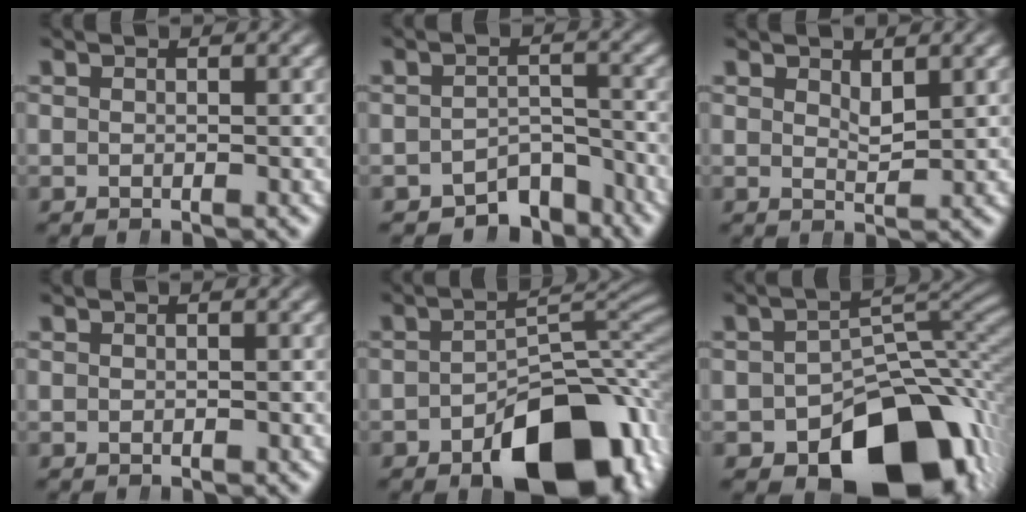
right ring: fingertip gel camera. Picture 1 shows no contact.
{"total": 6.1, "force": [-5.3, 2.4, 1.7], "torque": [0.004, -0.011, -0.083]}
{"total": 1.8, "force": [1.6, -0.6, 0.7], "torque": [0.002, -0.002, 0.034]}
{"total": 0.0}
{"total": 12.0, "force": [-5.5, 5.7, 9.1], "torque": [-0.111, -0.015, -0.071]}
{"total": 14.8, "force": [-7.0, 7.9, 10.3], "torque": [-0.130, -0.032, -0.088]}